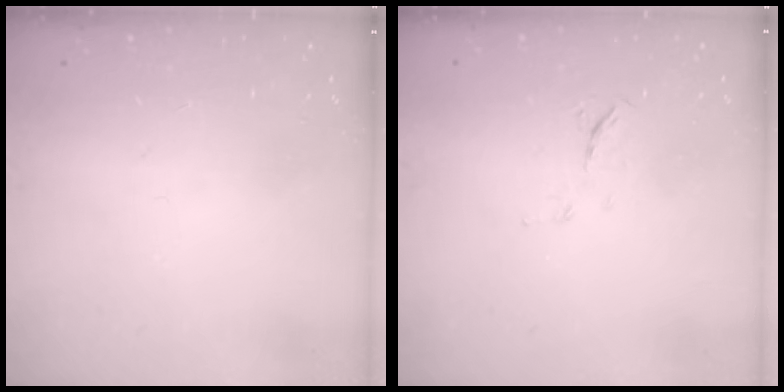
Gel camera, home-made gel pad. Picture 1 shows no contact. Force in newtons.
{"total": 4.9, "press": 4.8, "slide": 1.3}